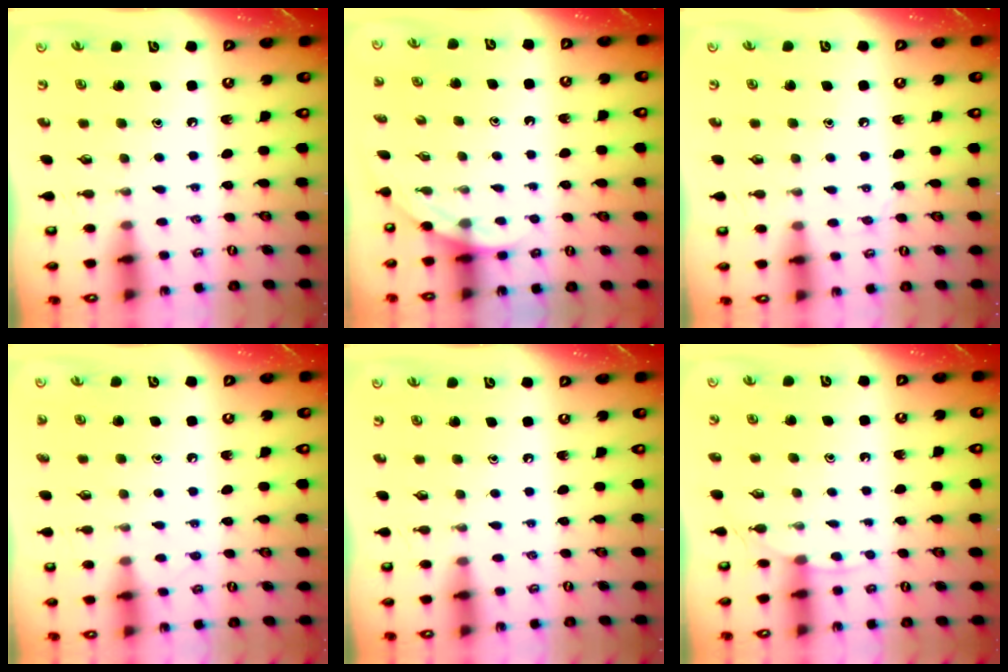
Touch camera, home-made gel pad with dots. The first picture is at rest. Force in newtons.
{"total": 2.2, "press": 2.2, "slide": 0.0}
{"total": 6.4, "press": 6.3, "slide": 0.8}
{"total": 4.8, "press": 4.8, "slide": 0.5}
{"total": 0.0}
{"total": 3.0, "press": 3.0, "slide": 0.4}